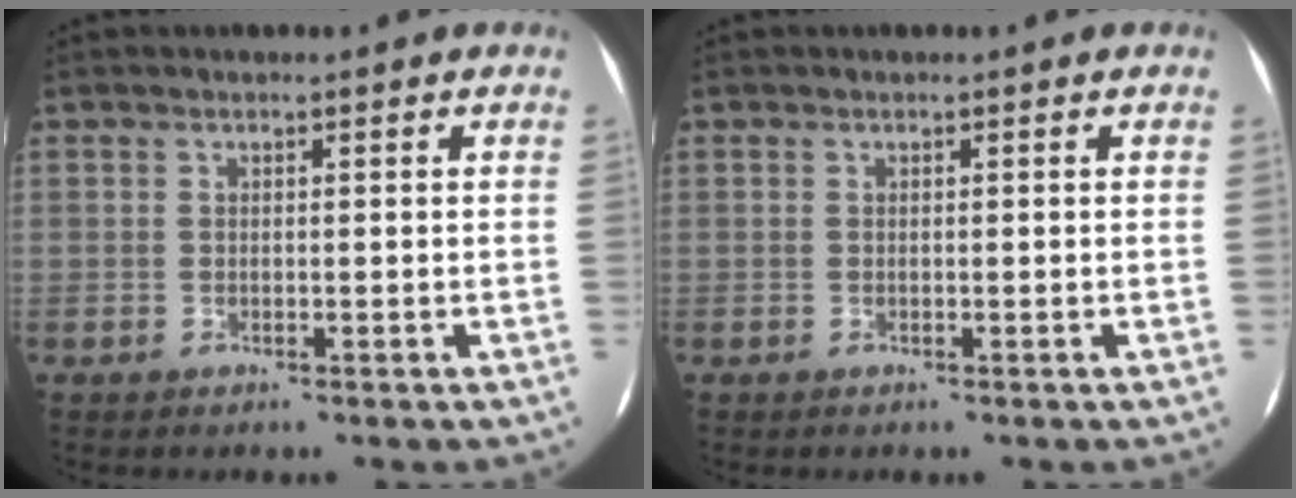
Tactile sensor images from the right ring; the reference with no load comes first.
{"total": 0.0}